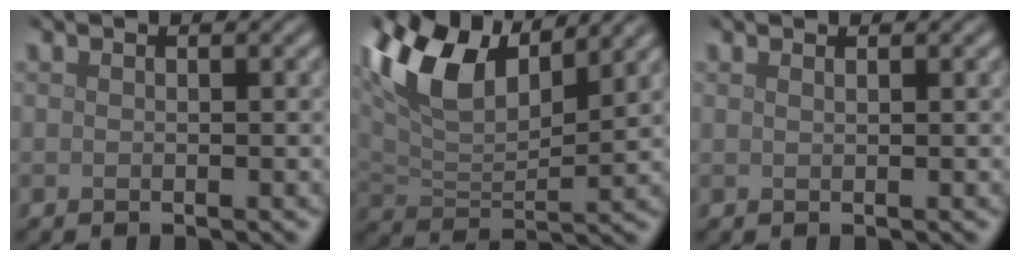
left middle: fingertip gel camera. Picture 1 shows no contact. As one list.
[{"total": 9.7, "force": [5.6, 4.3, 6.7], "torque": [-0.146, 0.018, 0.101]}, {"total": 0.7, "force": [0.5, 0.2, 0.4], "torque": [-0.002, 0.000, 0.005]}]